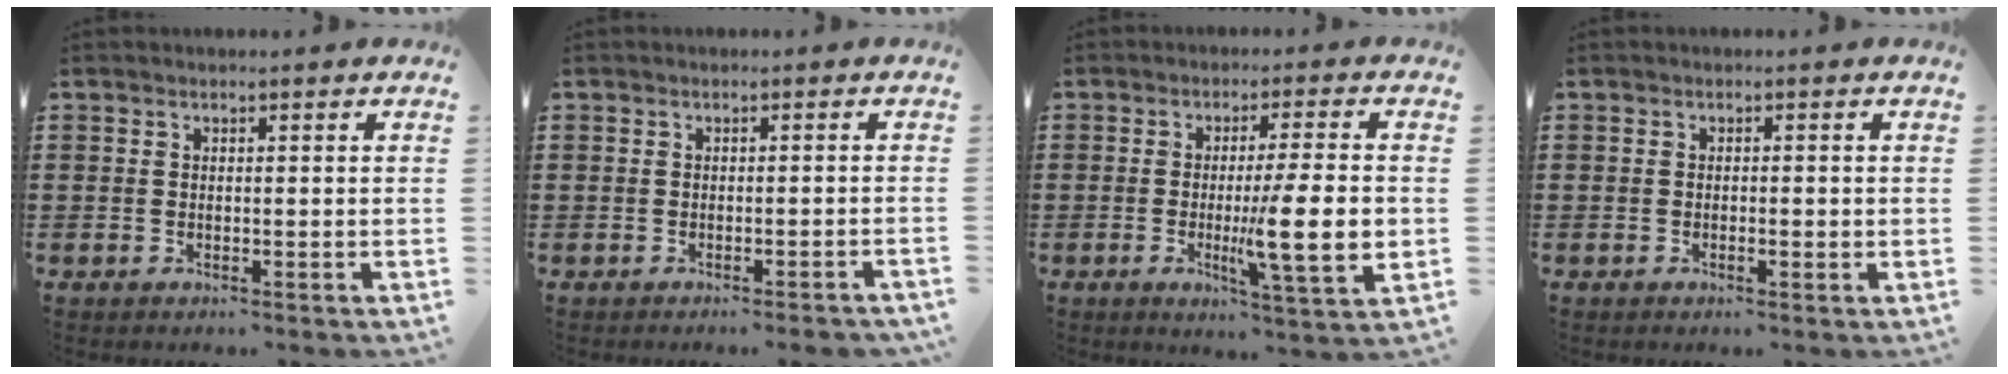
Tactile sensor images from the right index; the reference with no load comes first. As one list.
[{"total": 1.2, "force": [-1.2, 0.1, 0.1], "torque": [-0.006, 0.001, -0.024]}, {"total": 11.0, "force": [-1.1, 1.3, 10.8], "torque": [-0.173, -0.017, -0.021]}, {"total": 0.9, "force": [-0.2, 0.3, 0.8], "torque": [-0.015, -0.003, -0.003]}]